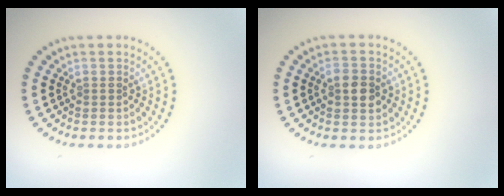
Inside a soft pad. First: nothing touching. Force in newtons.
{"total": 2.6, "press": 2.6, "slide": 0.2}